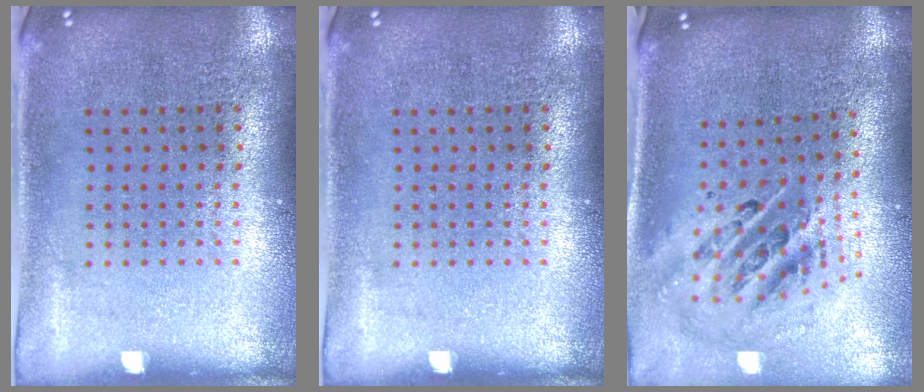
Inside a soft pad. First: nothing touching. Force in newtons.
{"total": 0.0}
{"total": 1.9, "press": 1.5, "slide": 1.2}